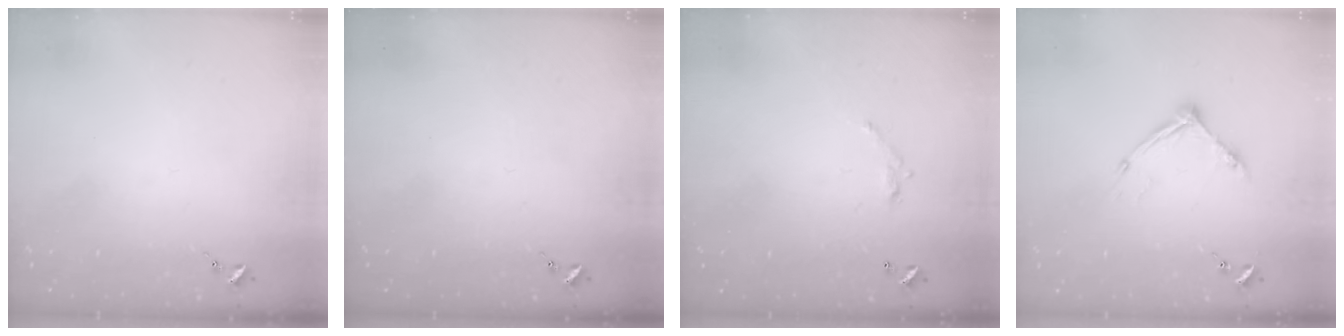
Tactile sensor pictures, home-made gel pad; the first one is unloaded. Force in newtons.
{"total": 0.0}
{"total": 4.8, "press": 4.8, "slide": 0.3}
{"total": 10.0, "press": 9.9, "slide": 0.7}